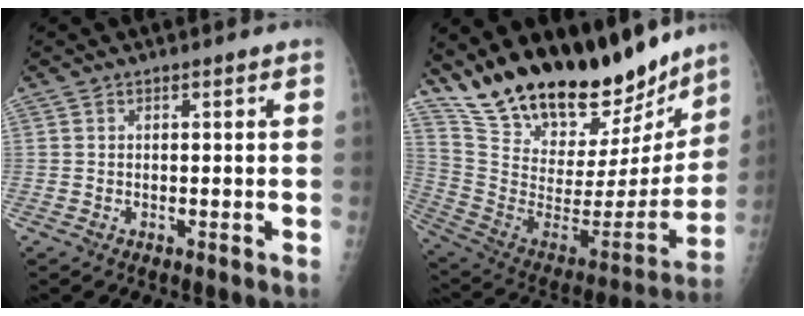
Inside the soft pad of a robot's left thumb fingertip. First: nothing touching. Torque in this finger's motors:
{"motor_torque": [1.90, 1.85, 1.39, -1.38, 0.13]}